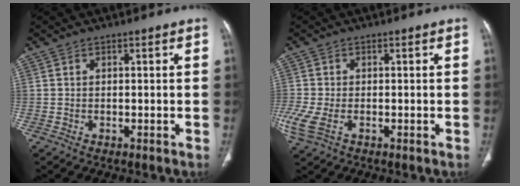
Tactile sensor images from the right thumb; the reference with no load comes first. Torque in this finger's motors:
{"motor_torque": [0.16, 0.03, 0.28, 0.52, 0.19]}